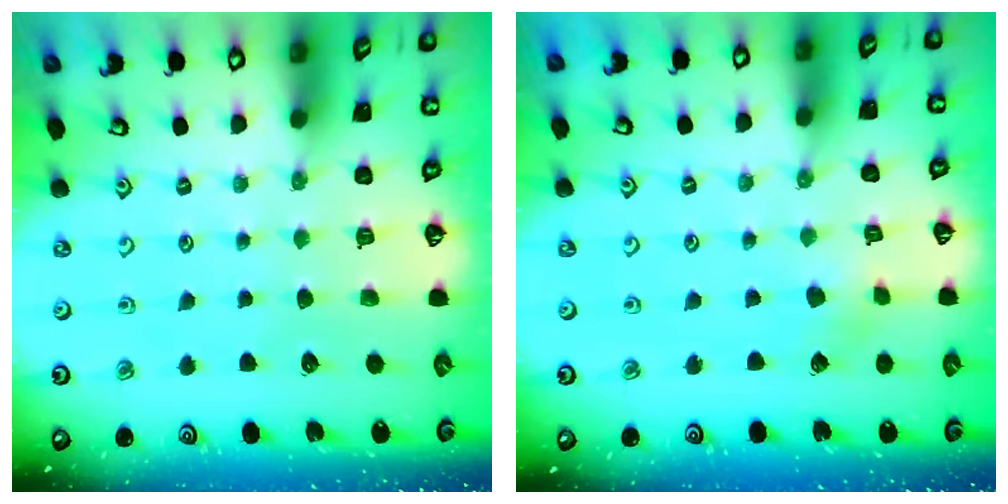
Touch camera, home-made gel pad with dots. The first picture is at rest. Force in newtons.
{"total": 2.7, "press": 2.7, "slide": 0.7}